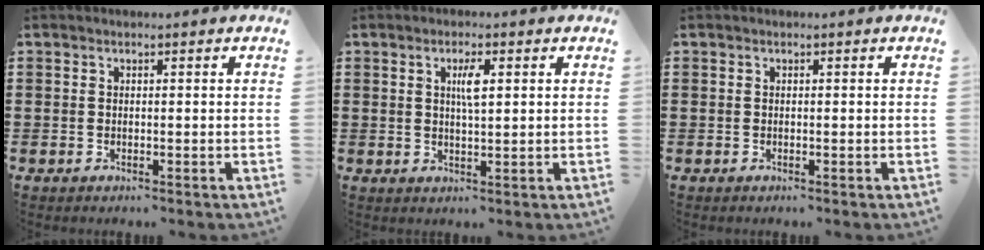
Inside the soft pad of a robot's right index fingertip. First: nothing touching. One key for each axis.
{"total": 3.1, "fx": 0.8, "fy": 0.8, "fz": 2.9, "tx": -0.059, "ty": 0.006, "tz": 0.010}
{"total": 0.0}